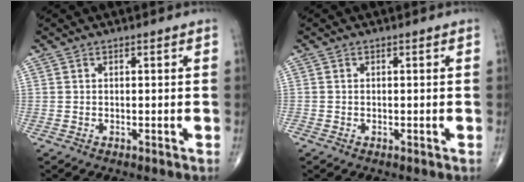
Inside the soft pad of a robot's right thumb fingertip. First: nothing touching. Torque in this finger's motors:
{"motor_torque": [-0.25, 0.04, 0.03, 0.15, -0.03]}